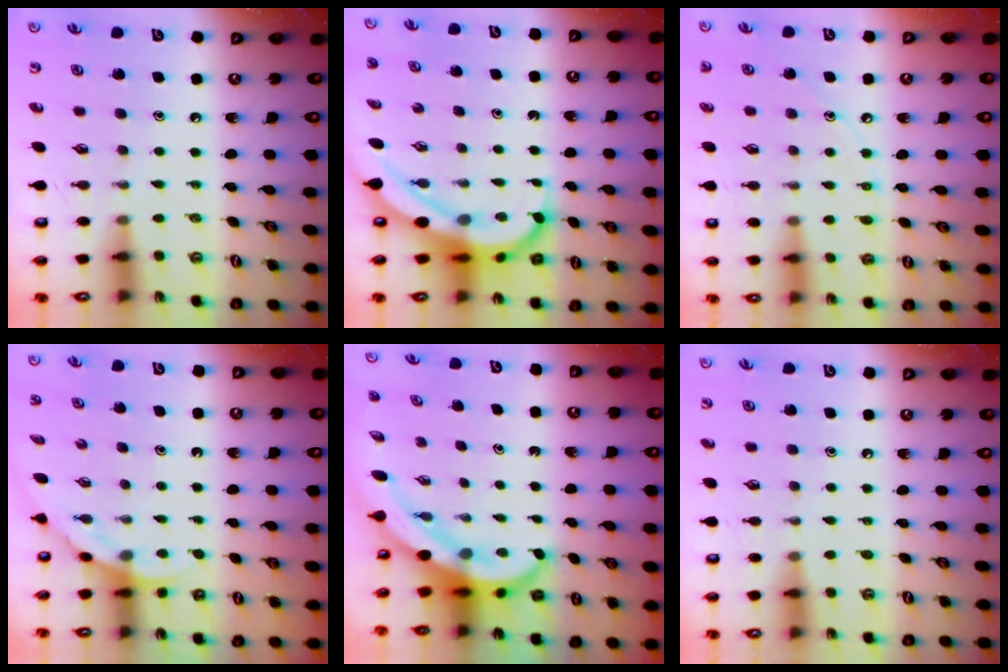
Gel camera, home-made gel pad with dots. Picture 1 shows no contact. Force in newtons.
{"total": 8.0, "press": 7.9, "slide": 1.0}
{"total": 5.8, "press": 5.7, "slide": 0.6}
{"total": 2.6, "press": 2.6, "slide": 0.1}
{"total": 8.1, "press": 7.9, "slide": 1.8}
{"total": 2.9, "press": 2.8, "slide": 0.4}